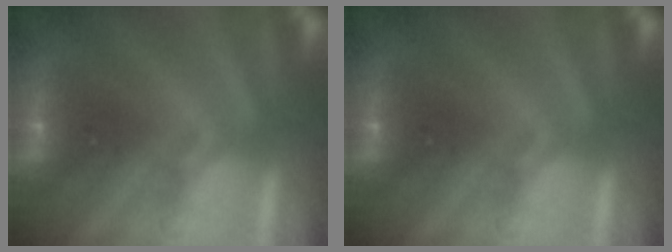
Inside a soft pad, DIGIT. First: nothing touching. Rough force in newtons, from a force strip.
{"total": 0.0}